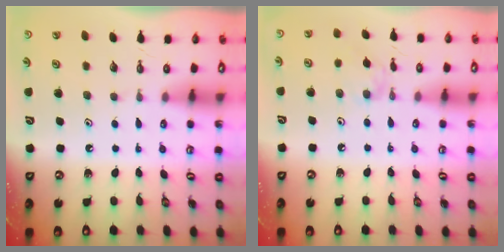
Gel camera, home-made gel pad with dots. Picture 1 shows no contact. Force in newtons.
{"total": 5.9, "press": 5.9, "slide": 0.7}